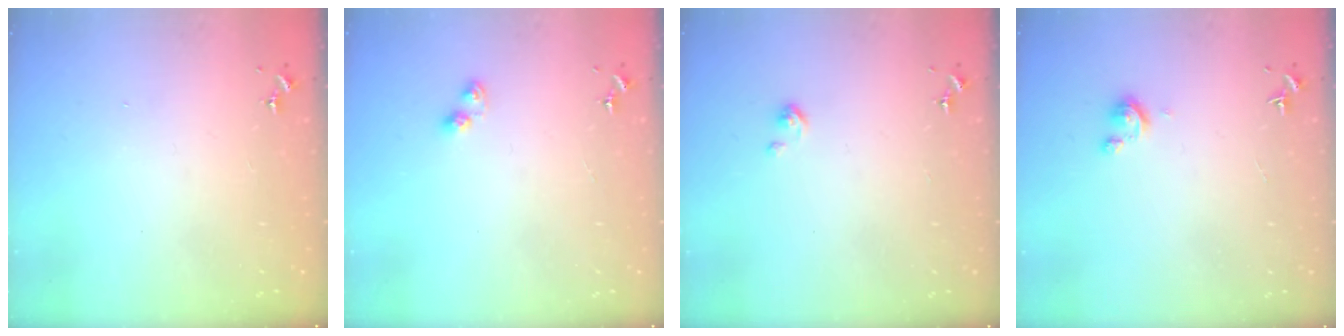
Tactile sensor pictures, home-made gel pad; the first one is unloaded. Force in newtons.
{"total": 3.6, "press": 3.4, "slide": 1.2}
{"total": 3.0, "press": 3.0, "slide": 0.3}
{"total": 2.9, "press": 2.9, "slide": 0.3}